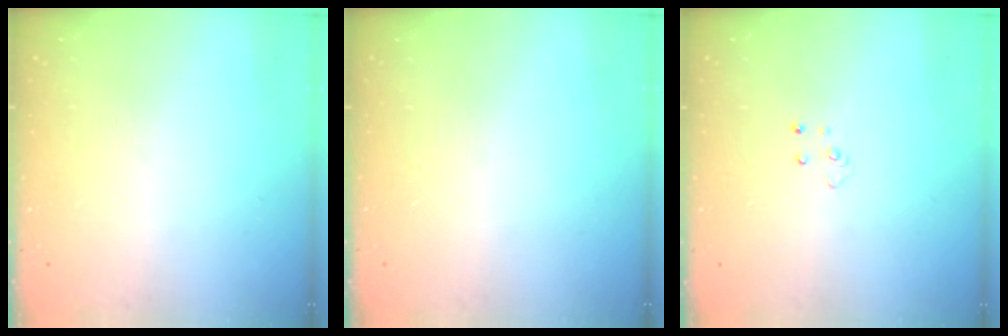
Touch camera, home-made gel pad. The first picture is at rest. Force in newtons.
{"total": 0.0}
{"total": 3.8, "press": 3.8, "slide": 0.4}